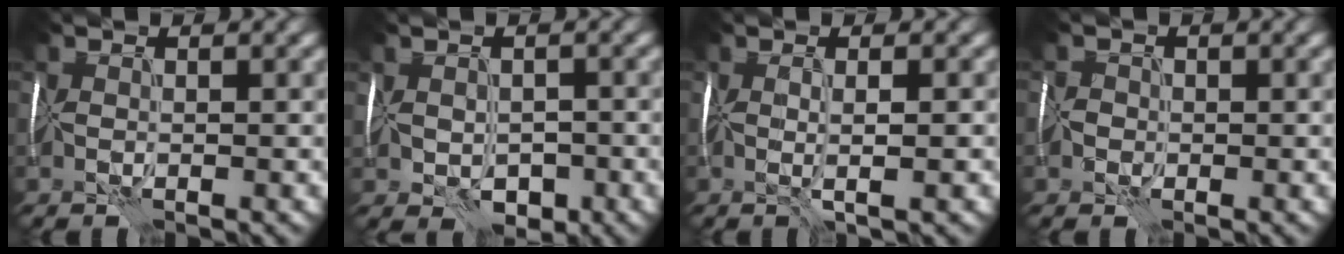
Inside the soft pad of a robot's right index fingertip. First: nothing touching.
{"total": 3.4, "force": [-0.8, 2.4, 2.2], "torque": [-0.027, 0.000, -0.012]}
{"total": 2.0, "force": [0.5, 0.4, 1.9], "torque": [-0.014, 0.008, 0.014]}
{"total": 0.9, "force": [-0.3, 0.8, -0.1], "torque": [0.003, 0.007, -0.013]}